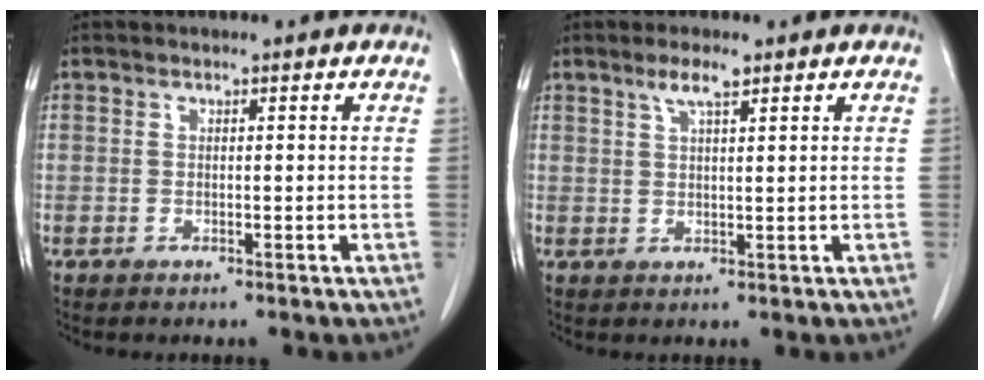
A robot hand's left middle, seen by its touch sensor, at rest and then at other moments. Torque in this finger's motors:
{"motor_torque": [0.66, -0.58, 0.04, 0.03]}